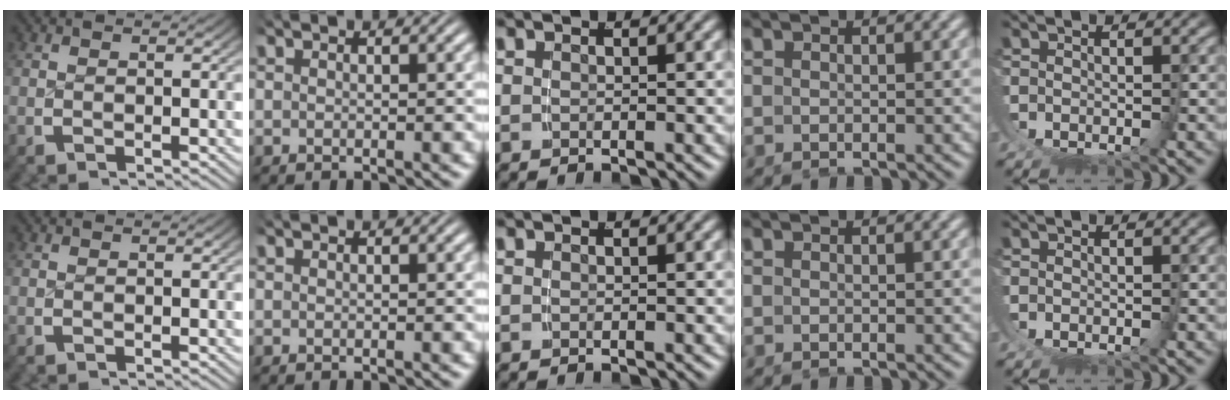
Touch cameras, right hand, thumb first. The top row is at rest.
{}